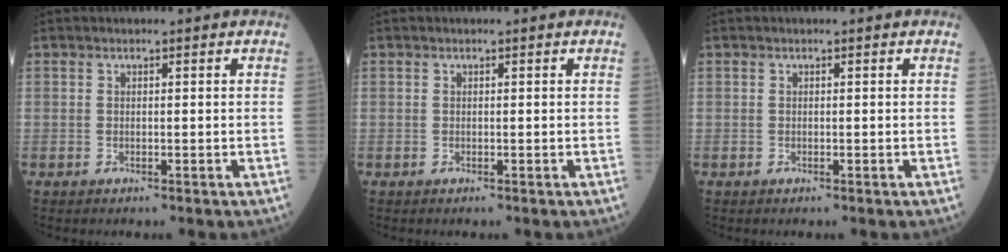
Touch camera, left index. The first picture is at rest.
{"total": 0.0}
{"total": 0.0}